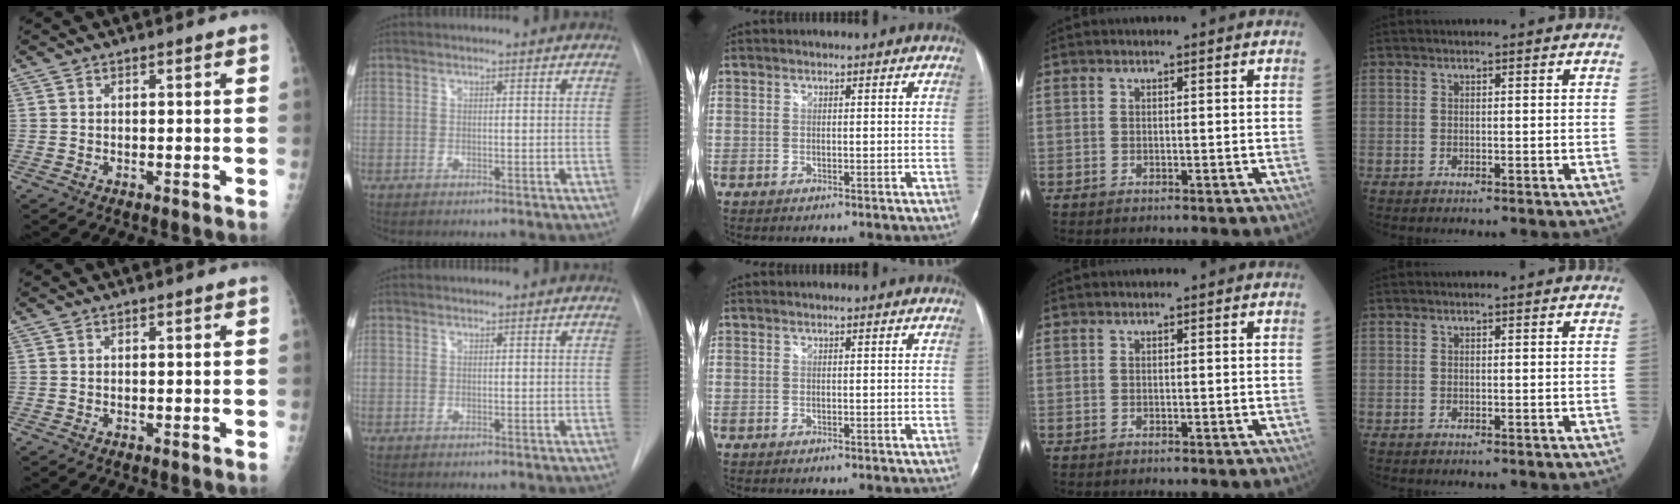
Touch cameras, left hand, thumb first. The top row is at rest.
{}